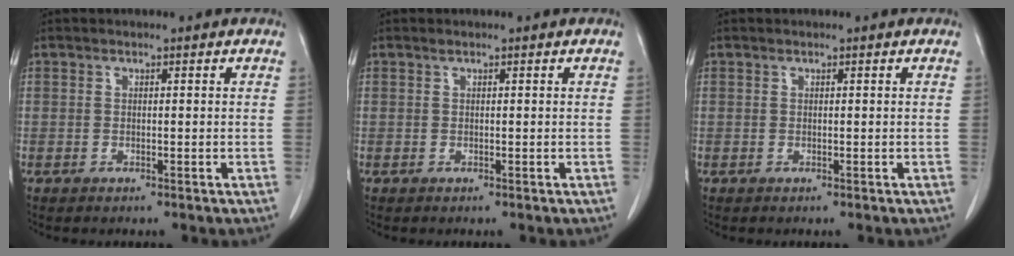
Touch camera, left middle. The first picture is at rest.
{"total": 0.0}
{"total": 0.0}